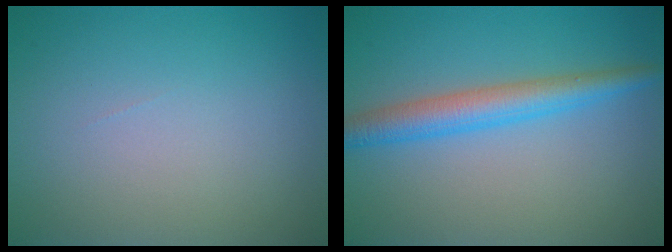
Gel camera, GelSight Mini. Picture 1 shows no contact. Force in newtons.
{"total": 4.0, "press": 4.0, "slide": 0.2}